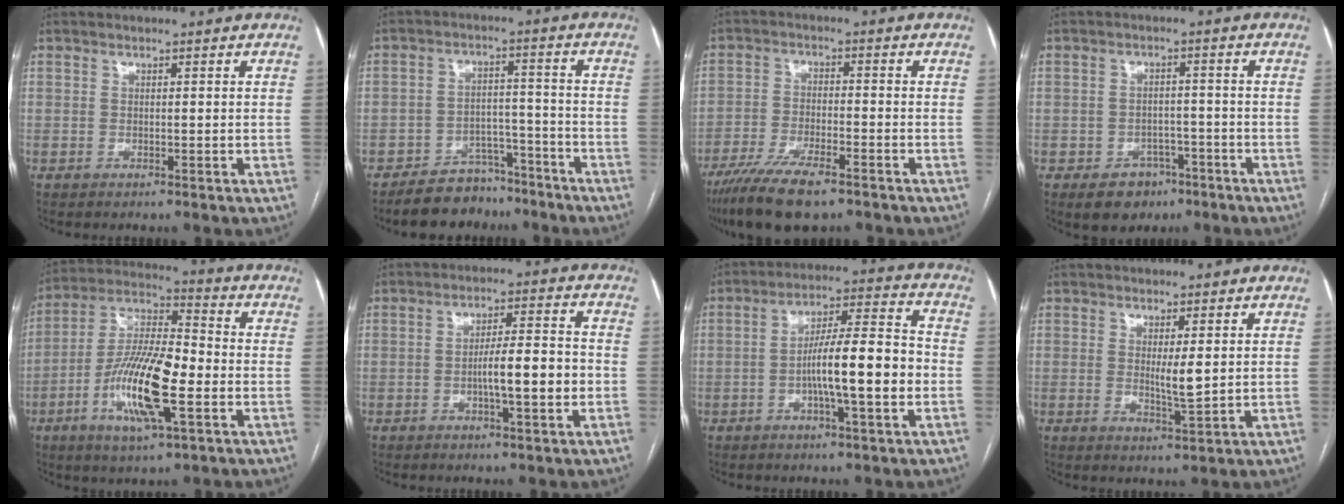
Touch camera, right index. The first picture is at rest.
{"total": 8.0, "force": [-6.8, 4.1, 1.0], "torque": [-0.004, 0.026, -0.109]}
{"total": 11.1, "force": [-8.1, 2.6, 7.1], "torque": [-0.124, -0.024, -0.139]}
{"total": 5.8, "force": [-3.3, 4.3, 1.9], "torque": [-0.025, 0.010, -0.039]}
{"total": 15.4, "force": [-4.5, 3.3, 14.3], "torque": [-0.284, -0.002, -0.083]}
{"total": 7.7, "force": [-1.7, 0.9, 7.4], "torque": [-0.121, 0.013, -0.027]}
{"total": 12.4, "force": [-2.6, 1.2, 12.1], "torque": [-0.200, 0.016, -0.046]}
{"total": 3.3, "force": [0.6, 0.3, 3.3], "torque": [-0.059, -0.010, 0.014]}